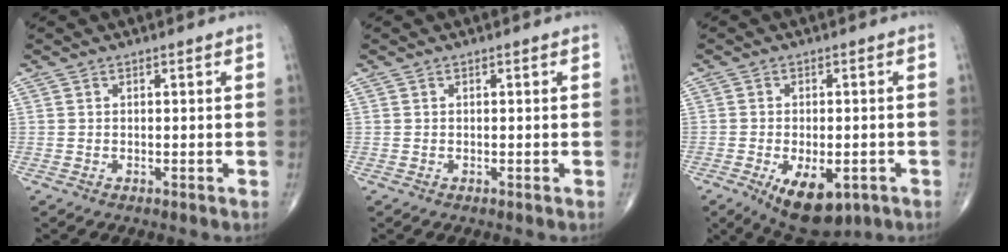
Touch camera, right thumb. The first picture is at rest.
{"total": 0.0}
{"total": 10.8, "force": [-4.7, 5.4, 8.1], "torque": [-0.113, 0.000, -0.059]}